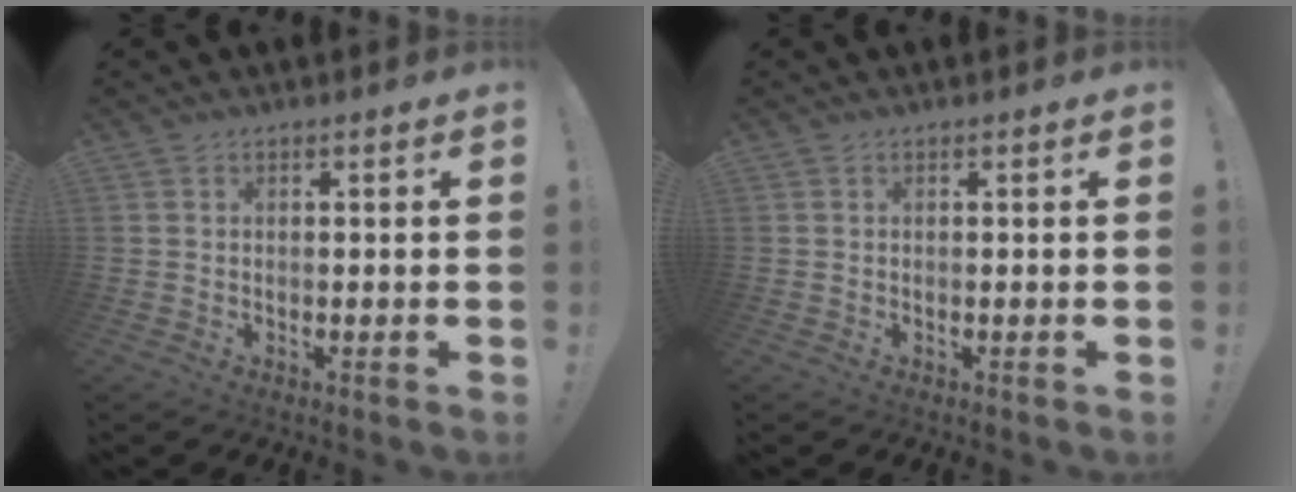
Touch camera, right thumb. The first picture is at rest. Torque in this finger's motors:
{"motor_torque": [-0.01, -0.01, -0.06, 0.06, 0.00]}